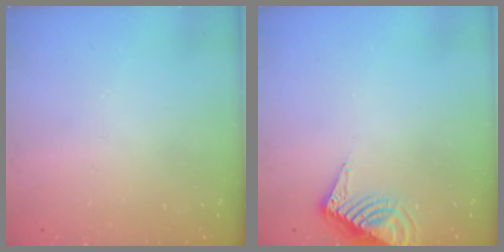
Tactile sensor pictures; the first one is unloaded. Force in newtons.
{"total": 8.5, "press": 8.5, "slide": 0.5}